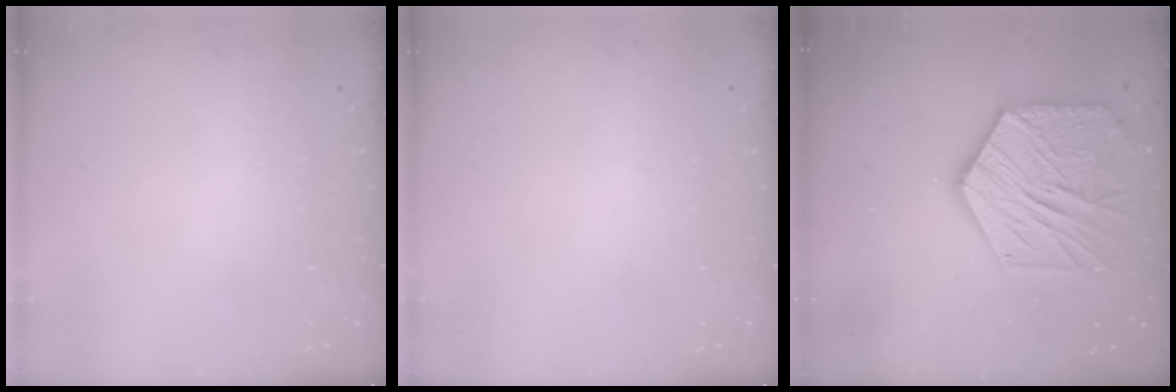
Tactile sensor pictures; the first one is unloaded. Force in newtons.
{"total": 0.0}
{"total": 19.6, "press": 19.5, "slide": 1.8}